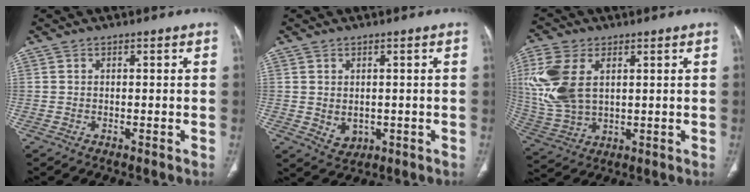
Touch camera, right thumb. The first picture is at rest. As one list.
[{"total": 3.7, "force": [-0.2, 2.9, 2.3], "torque": [-0.029, -0.005, 0.013]}, {"total": 14.0, "force": [3.5, 8.6, 10.5], "torque": [-0.241, -0.002, 0.079]}]